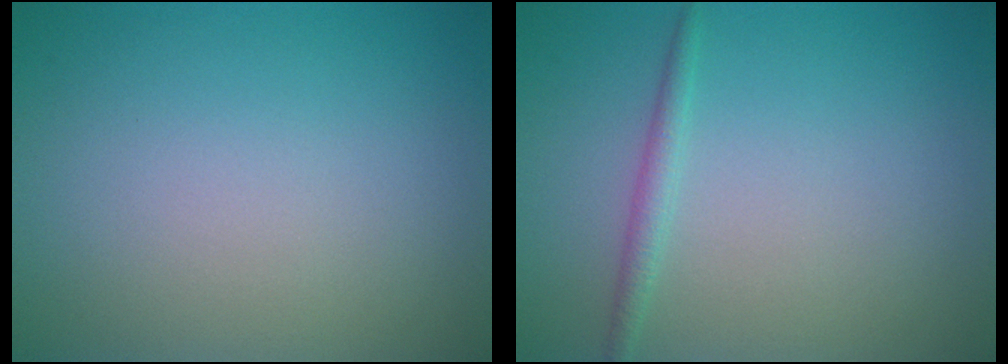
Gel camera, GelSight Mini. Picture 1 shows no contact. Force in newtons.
{"total": 1.3, "press": 1.3, "slide": 0.1}